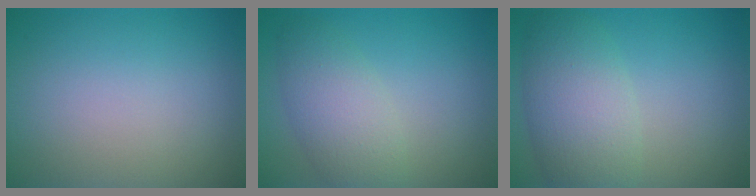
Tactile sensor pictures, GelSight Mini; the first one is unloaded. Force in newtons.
{"total": 4.1, "press": 4.1, "slide": 0.2}
{"total": 5.8, "press": 5.8, "slide": 0.3}